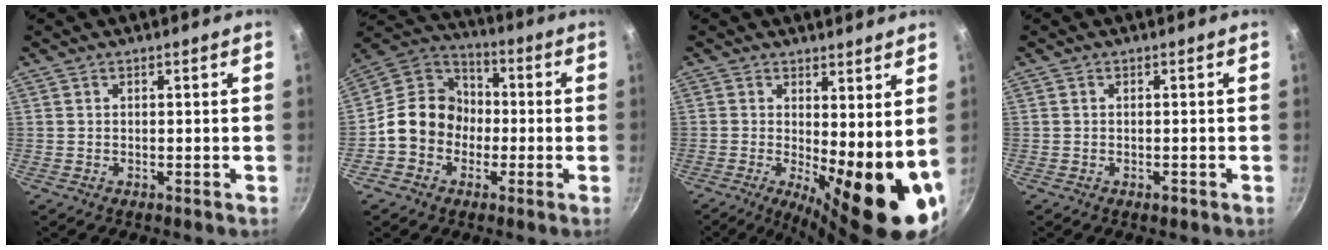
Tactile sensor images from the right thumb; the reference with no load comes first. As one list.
[{"total": 12.7, "force": [-2.4, 11.0, 5.9], "torque": [-0.053, 0.047, -0.065]}, {"total": 15.2, "force": [-0.3, 5.2, 14.3], "torque": [-0.170, -0.024, 0.005]}, {"total": 1.1, "force": [-0.6, 0.6, 0.7], "torque": [-0.010, 0.002, -0.010]}]